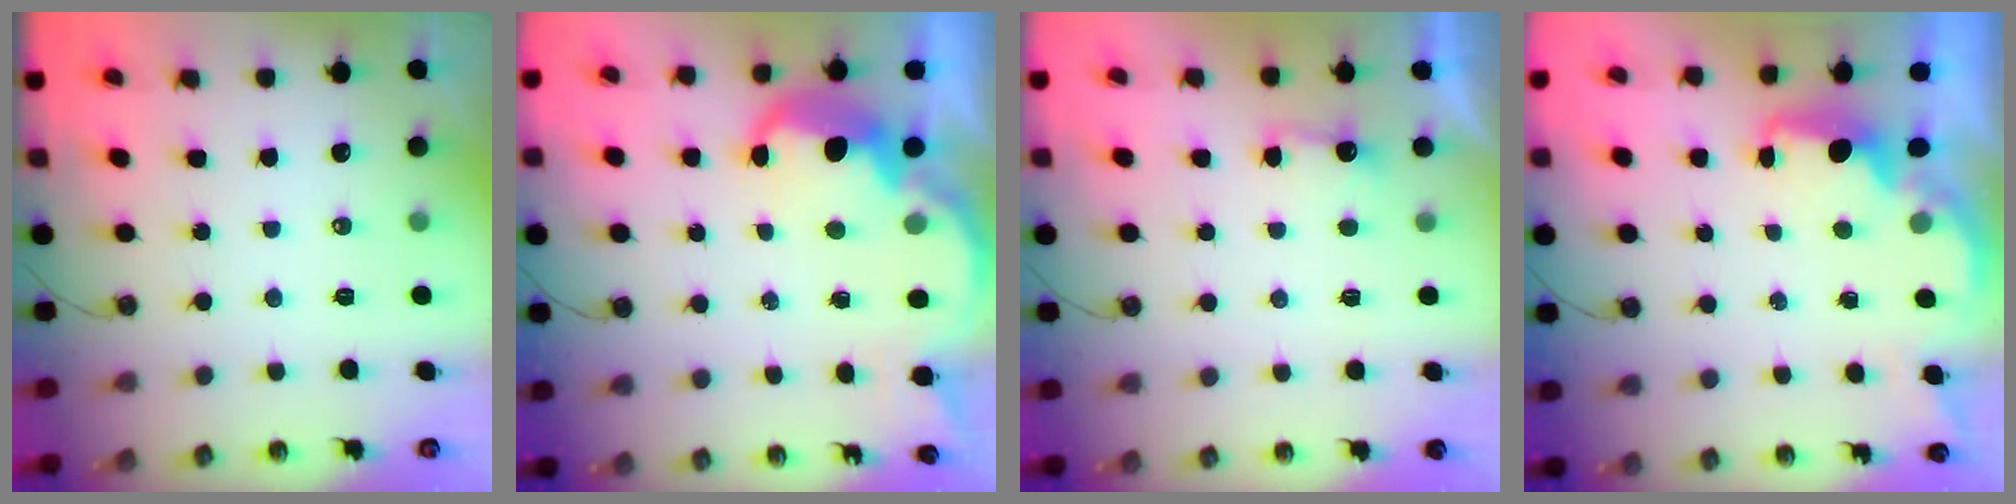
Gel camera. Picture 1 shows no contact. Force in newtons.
{"total": 8.0, "press": 8.0, "slide": 0.5}
{"total": 2.3, "press": 2.1, "slide": 0.9}
{"total": 2.2, "press": 2.1, "slide": 0.8}